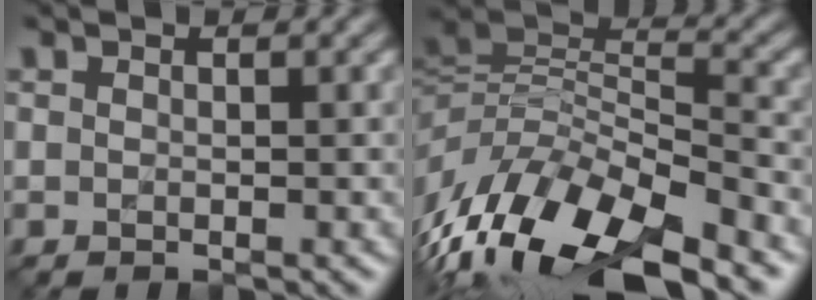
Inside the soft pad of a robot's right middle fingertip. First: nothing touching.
{"total": 13.1, "force": [-7.0, 5.2, 9.9], "torque": [-0.196, 0.005, -0.123]}